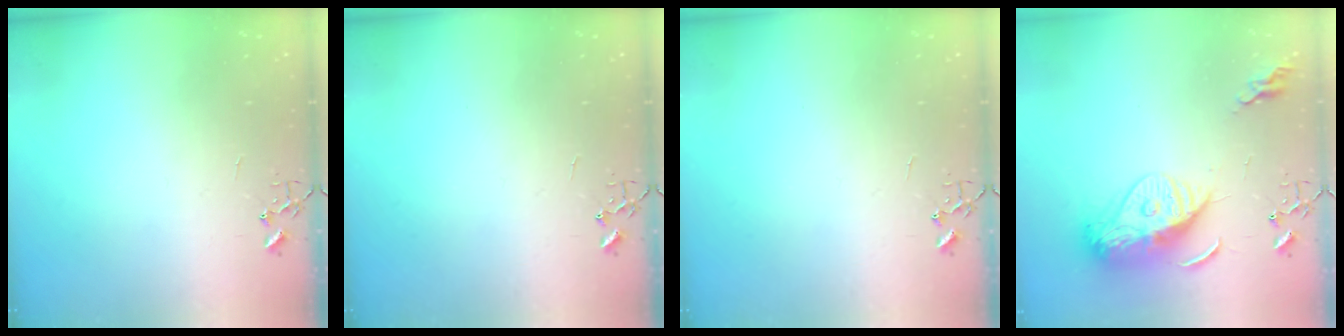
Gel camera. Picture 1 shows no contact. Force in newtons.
{"total": 0.0}
{"total": 0.0}
{"total": 15.5, "press": 15.4, "slide": 1.3}